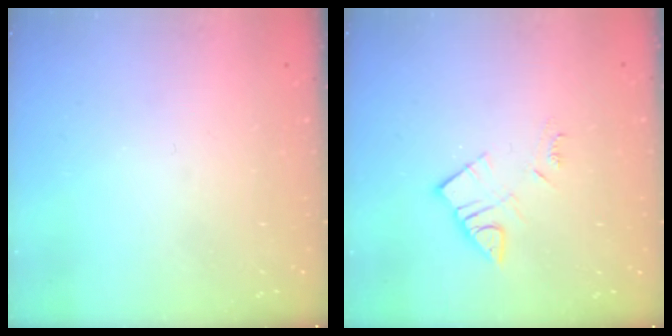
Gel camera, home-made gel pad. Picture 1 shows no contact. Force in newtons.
{"total": 7.5, "press": 7.5, "slide": 0.6}